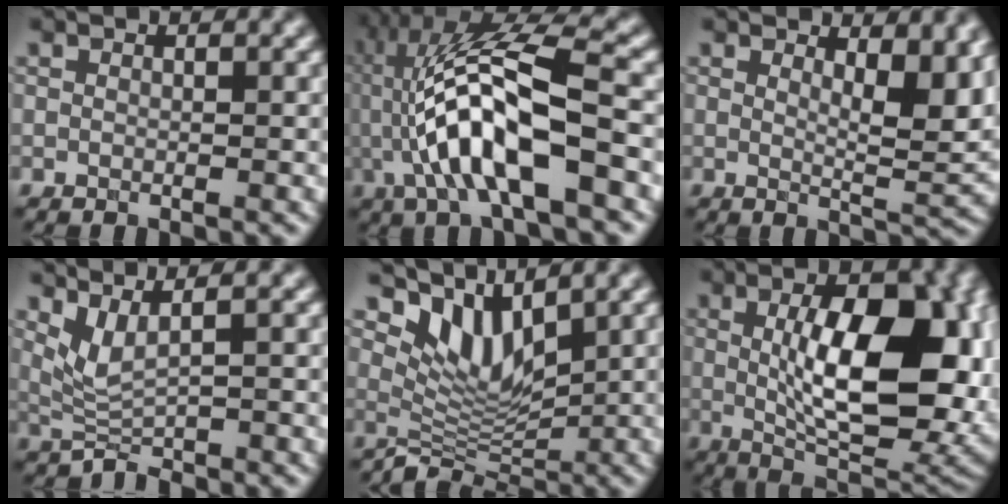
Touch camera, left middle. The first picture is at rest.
{"total": 10.8, "force": [-1.4, 3.0, 10.3], "torque": [-0.196, 0.027, -0.027]}
{"total": 6.2, "force": [2.4, 2.2, 5.3], "torque": [-0.062, -0.007, 0.043]}
{"total": 2.0, "force": [0.6, 0.4, 1.9], "torque": [-0.046, -0.009, 0.023]}
{"total": 3.2, "force": [2.0, 1.5, 2.0], "torque": [-0.044, -0.009, 0.046]}
{"total": 12.8, "force": [0.8, 5.7, 11.4], "torque": [-0.154, -0.002, 0.021]}